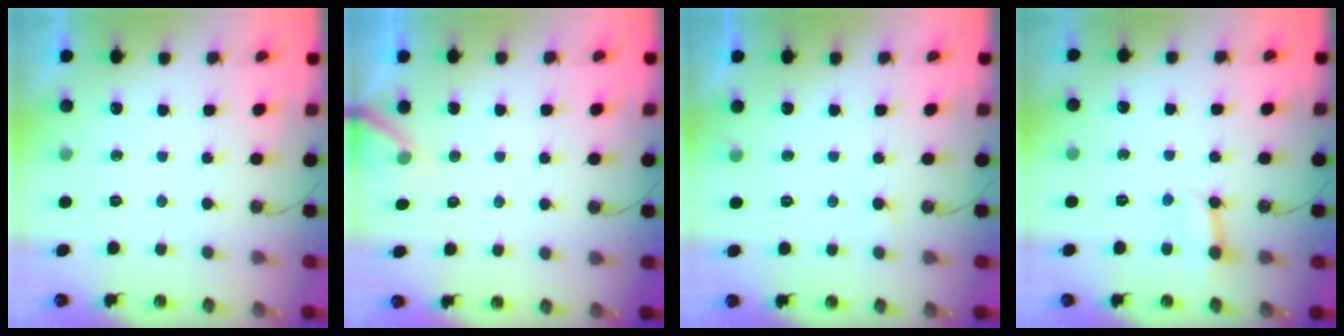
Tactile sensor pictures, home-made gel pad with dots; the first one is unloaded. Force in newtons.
{"total": 5.6, "press": 5.6, "slide": 0.1}
{"total": 4.7, "press": 4.7, "slide": 0.4}
{"total": 2.5, "press": 2.5, "slide": 0.0}